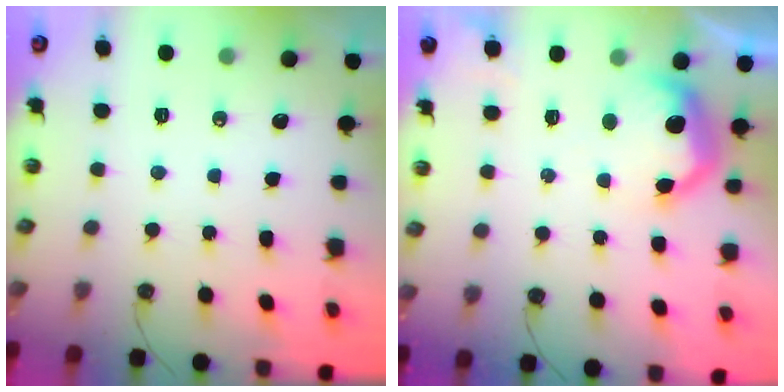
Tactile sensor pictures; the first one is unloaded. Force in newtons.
{"total": 11.9, "press": 11.9, "slide": 0.9}